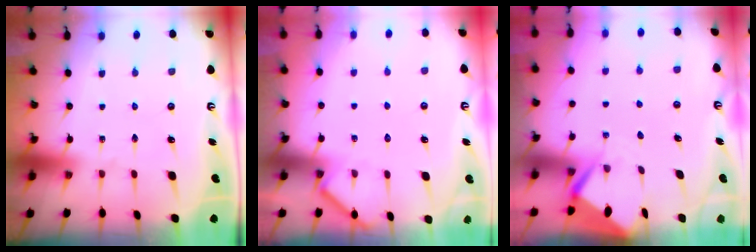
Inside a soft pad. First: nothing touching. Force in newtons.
{"total": 2.8, "press": 2.8, "slide": 0.4}
{"total": 3.4, "press": 3.4, "slide": 0.3}